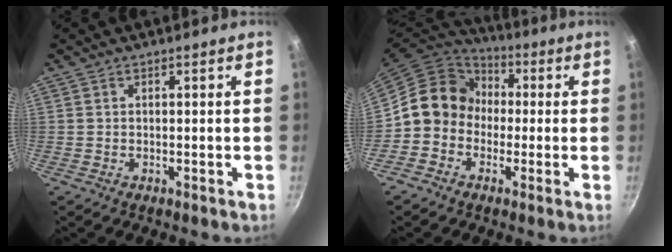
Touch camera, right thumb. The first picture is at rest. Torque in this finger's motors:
{"motor_torque": [1.23, 2.12, 1.10, -1.01, 0.08]}